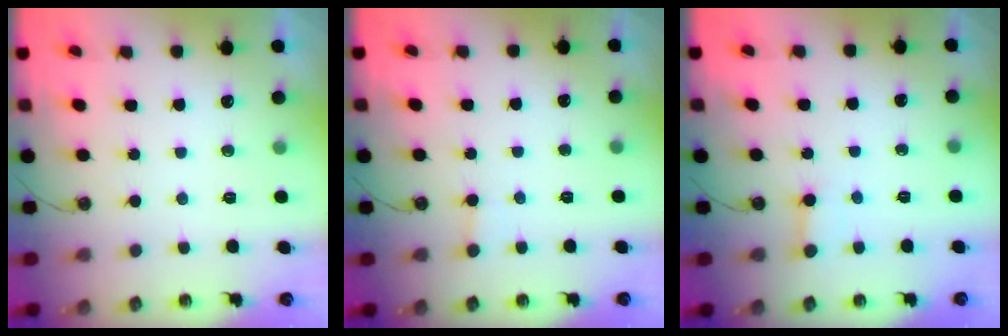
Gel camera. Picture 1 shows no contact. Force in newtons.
{"total": 1.7, "press": 1.7, "slide": 0.1}
{"total": 3.0, "press": 3.0, "slide": 0.2}